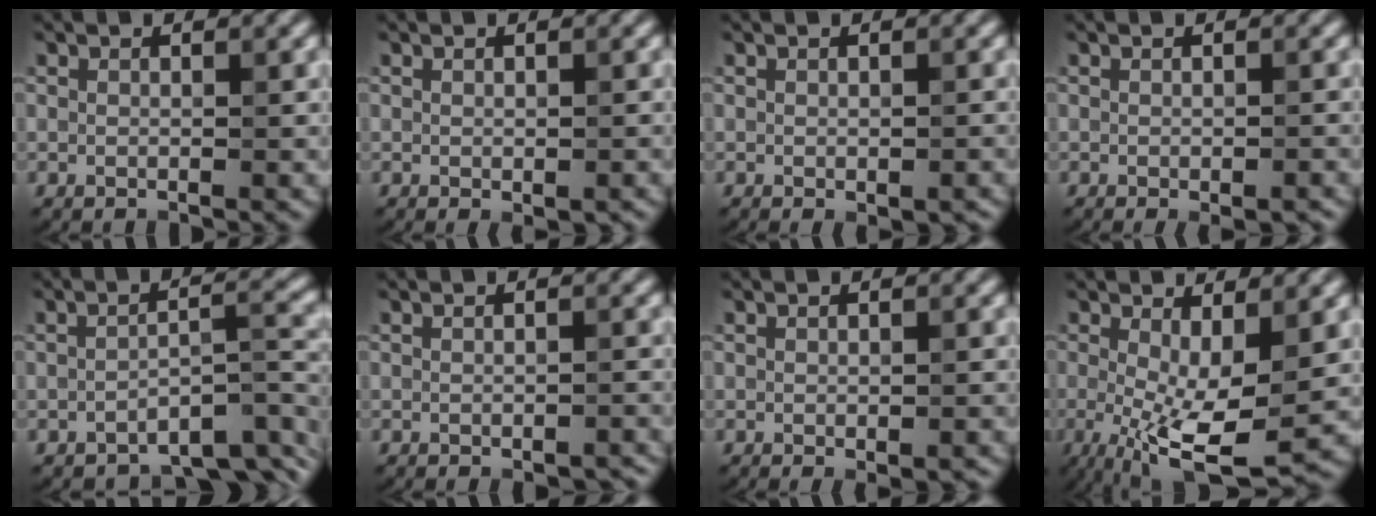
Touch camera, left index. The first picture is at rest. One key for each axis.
{"total": 0.6, "fx": -0.4, "fy": 0.2, "fz": 0.4, "tx": -0.010, "ty": -0.004, "tz": -0.001}
{"total": 0.9, "fx": -0.6, "fy": 0.2, "fz": 0.7, "tx": -0.013, "ty": -0.005, "tz": -0.003}
{"total": 1.8, "fx": -1.0, "fy": 0.3, "fz": 1.4, "tx": -0.022, "ty": -0.003, "tz": -0.012}
{"total": 5.5, "fx": -4.0, "fy": 1.3, "fz": 3.4, "tx": -0.050, "ty": 0.005, "tz": -0.062}
{"total": 1.6, "fx": -1.3, "fy": 0.3, "fz": 0.8, "tx": -0.009, "ty": -0.001, "tz": -0.016}
{"total": 1.5, "fx": -0.8, "fy": 0.3, "fz": 1.2, "tx": -0.019, "ty": -0.004, "tz": -0.008}
{"total": 7.3, "fx": -1.2, "fy": 2.3, "fz": 6.8, "tx": -0.143, "ty": -0.021, "tz": -0.018}